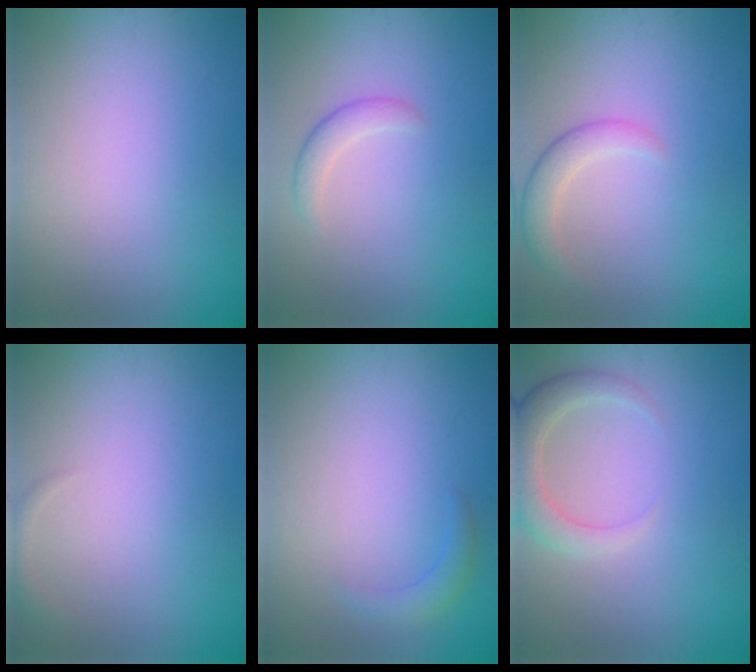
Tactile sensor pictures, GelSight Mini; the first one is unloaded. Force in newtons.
{"total": 1.6, "press": 1.6, "slide": 0.1}
{"total": 2.4, "press": 2.4, "slide": 0.3}
{"total": 1.0, "press": 1.0, "slide": 0.1}
{"total": 1.4, "press": 1.4, "slide": 0.0}
{"total": 3.1, "press": 3.1, "slide": 0.4}